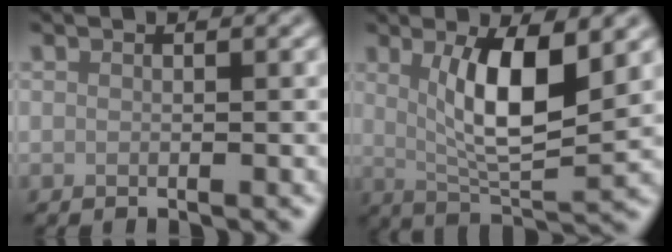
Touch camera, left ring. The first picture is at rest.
{"total": 7.2, "force": [1.8, 2.2, 6.6], "torque": [-0.116, -0.010, 0.036]}